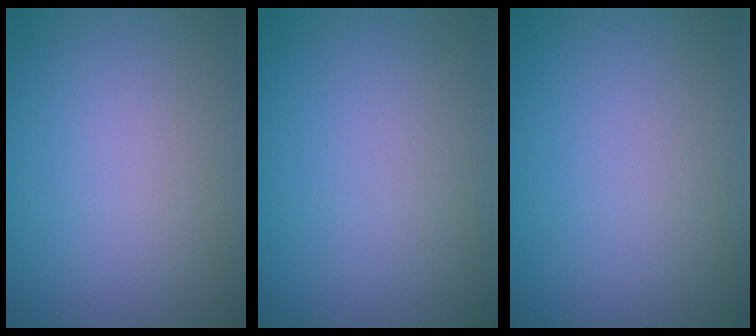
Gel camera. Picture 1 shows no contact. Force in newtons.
{"total": 0.0}
{"total": 0.0}